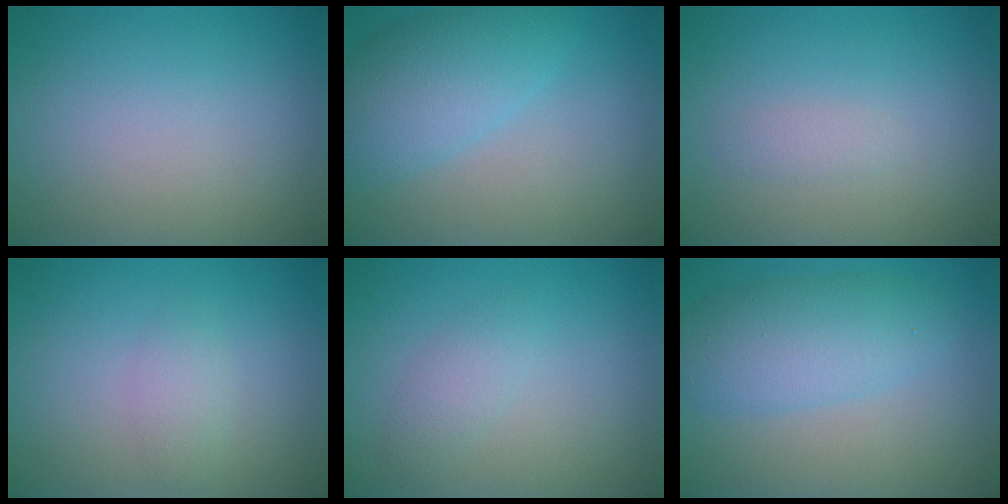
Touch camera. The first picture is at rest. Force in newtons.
{"total": 5.4, "press": 5.3, "slide": 0.2}
{"total": 0.8, "press": 0.8, "slide": 0.0}
{"total": 1.5, "press": 1.5, "slide": 0.0}
{"total": 1.6, "press": 1.6, "slide": 0.1}
{"total": 4.7, "press": 4.7, "slide": 0.1}